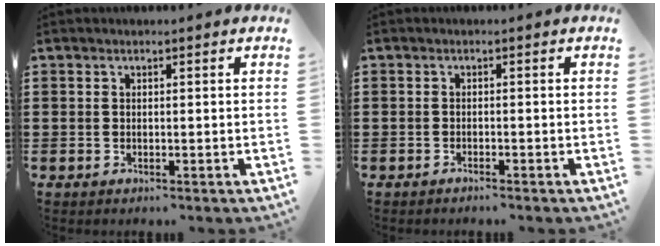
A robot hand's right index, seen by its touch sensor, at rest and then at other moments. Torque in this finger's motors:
{"motor_torque": [0.05, 0.12, 0.03, -0.01]}